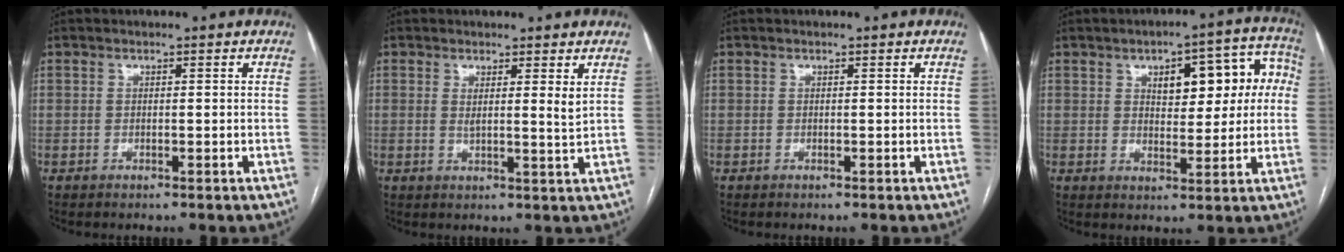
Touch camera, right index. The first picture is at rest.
{"total": 2.9, "force": [1.5, -0.1, 2.5], "torque": [-0.041, -0.016, 0.023]}
{"total": 0.0}
{"total": 11.2, "force": [2.6, 4.8, 9.7], "torque": [-0.110, 0.039, 0.036]}